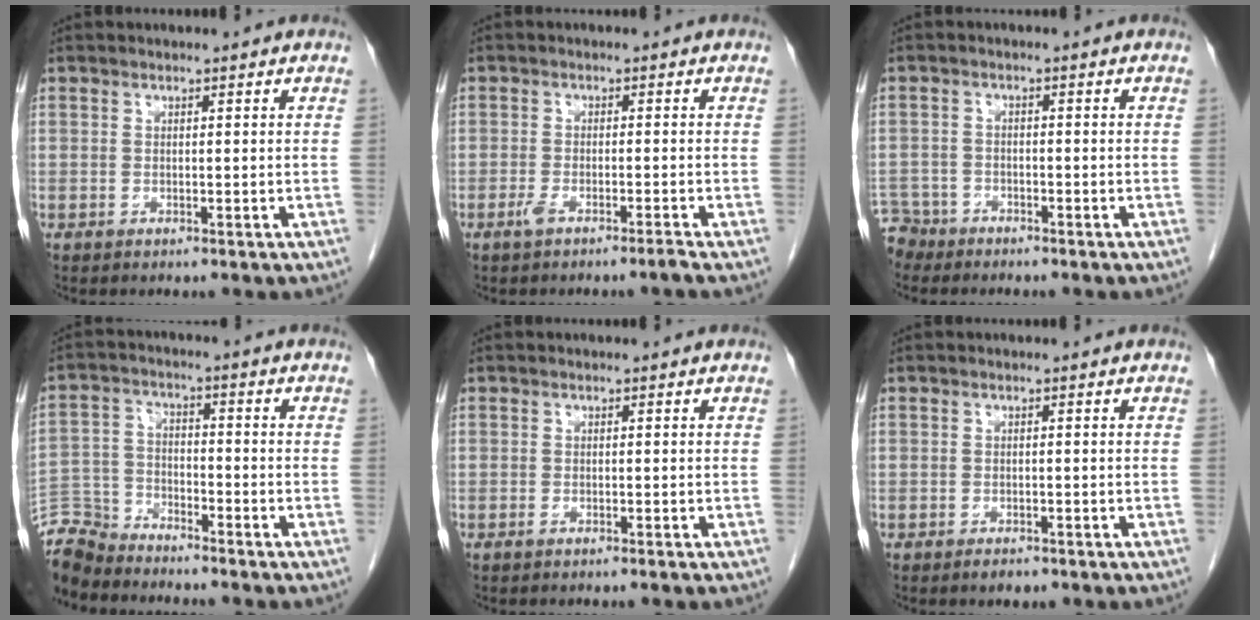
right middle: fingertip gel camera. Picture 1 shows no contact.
{"total": 2.5, "force": [-1.9, -0.3, 1.7], "torque": [-0.036, -0.004, -0.038]}
{"total": 4.1, "force": [-3.7, 1.7, -0.9], "torque": [0.020, -0.003, -0.074]}
{"total": 7.5, "force": [-7.4, 1.3, 0.4], "torque": [-0.013, -0.003, -0.147]}
{"total": 0.6, "force": [-0.4, -0.1, 0.3], "torque": [-0.007, 0.000, -0.008]}
{"total": 1.5, "force": [-1.1, 0.7, 0.8], "torque": [-0.015, -0.001, -0.011]}